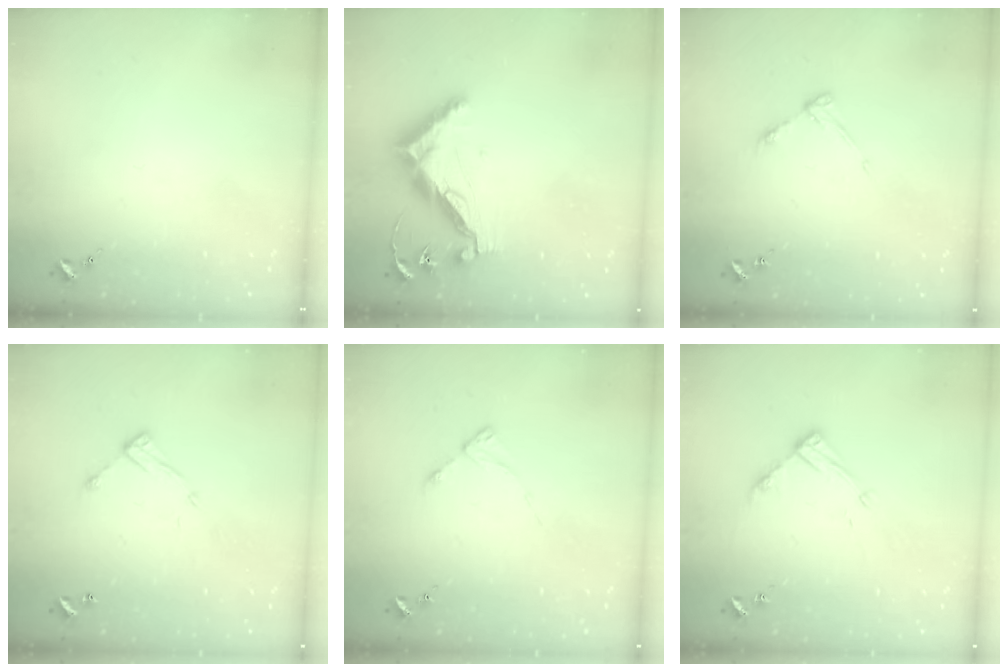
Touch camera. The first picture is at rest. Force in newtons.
{"total": 13.0, "press": 13.0, "slide": 0.6}
{"total": 4.6, "press": 4.6, "slide": 0.6}
{"total": 8.6, "press": 8.6, "slide": 0.4}
{"total": 2.7, "press": 2.7, "slide": 0.4}
{"total": 11.0, "press": 11.0, "slide": 0.8}